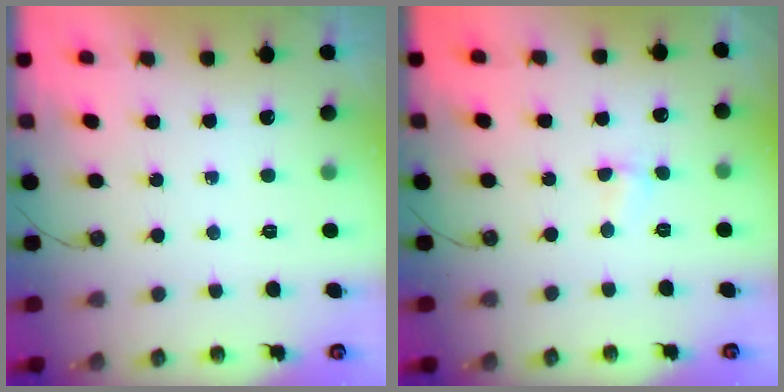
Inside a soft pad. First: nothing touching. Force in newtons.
{"total": 1.5, "press": 1.2, "slide": 1.0}